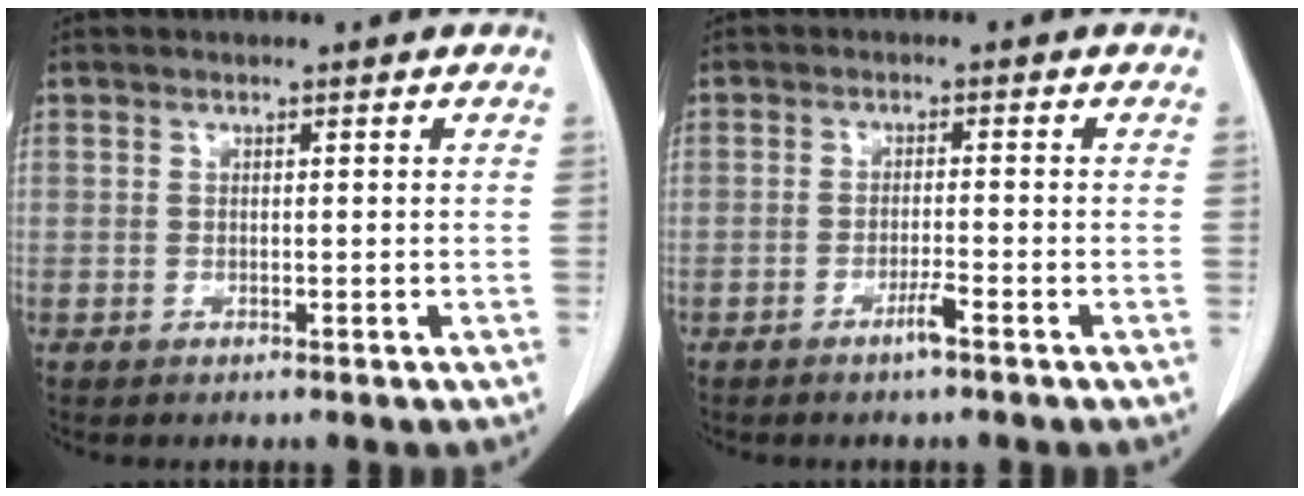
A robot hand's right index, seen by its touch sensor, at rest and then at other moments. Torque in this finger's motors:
{"motor_torque": [0.04, -0.01, 0.05, 0.01]}